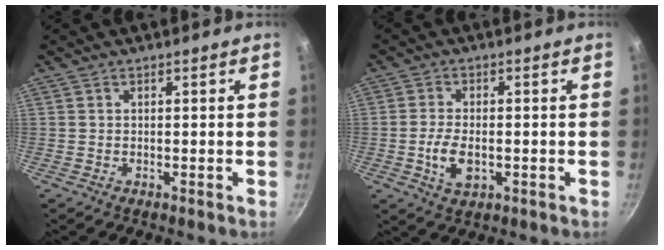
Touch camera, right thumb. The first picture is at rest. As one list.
[{"total": 6.2, "force": [-1.3, 3.5, 5.0], "torque": [-0.097, 0.006, -0.022]}]